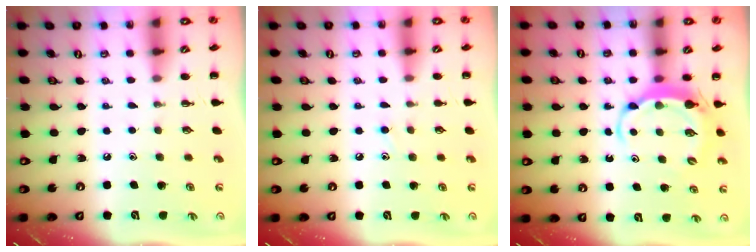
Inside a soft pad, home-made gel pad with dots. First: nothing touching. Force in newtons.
{"total": 6.5, "press": 6.0, "slide": 2.5}
{"total": 5.8, "press": 5.8, "slide": 0.5}